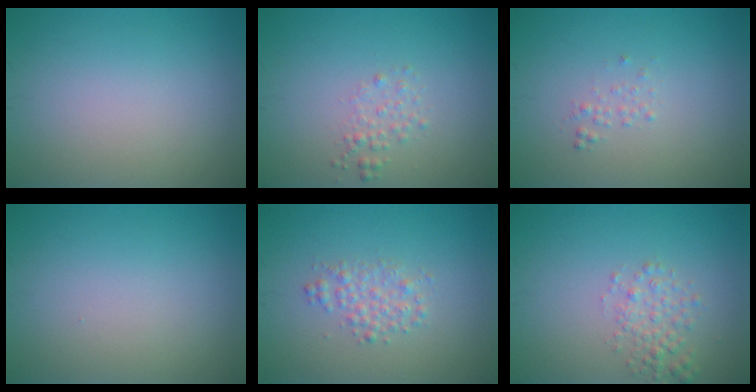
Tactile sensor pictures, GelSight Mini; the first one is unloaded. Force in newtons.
{"total": 1.3, "press": 1.3, "slide": 0.1}
{"total": 0.7, "press": 0.7, "slide": 0.1}
{"total": 0.0}
{"total": 2.0, "press": 2.0, "slide": 0.0}
{"total": 2.2, "press": 2.2, "slide": 0.1}